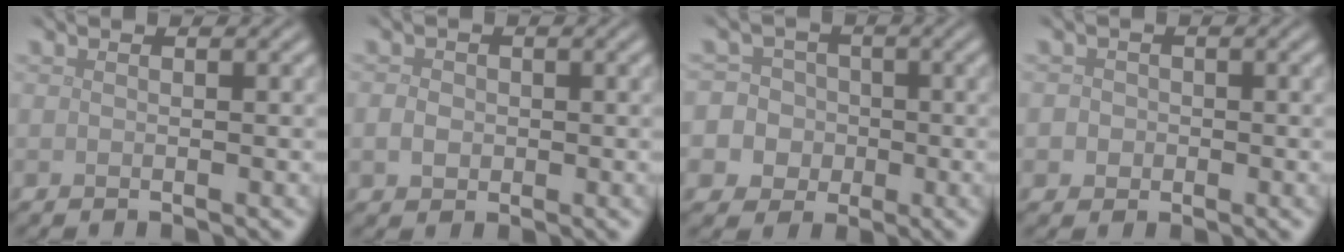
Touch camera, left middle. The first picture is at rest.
{"total": 1.7, "force": [-0.2, 1.5, 0.7], "torque": [-0.014, -0.001, -0.008]}
{"total": 8.8, "force": [-2.3, 8.4, 1.6], "torque": [-0.049, -0.001, -0.065]}
{"total": 2.2, "force": [-0.4, 2.1, 0.6], "torque": [0.004, 0.010, -0.022]}